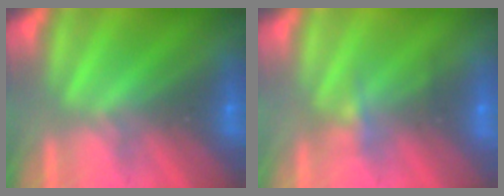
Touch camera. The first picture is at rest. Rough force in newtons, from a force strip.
{"total": 2.1}